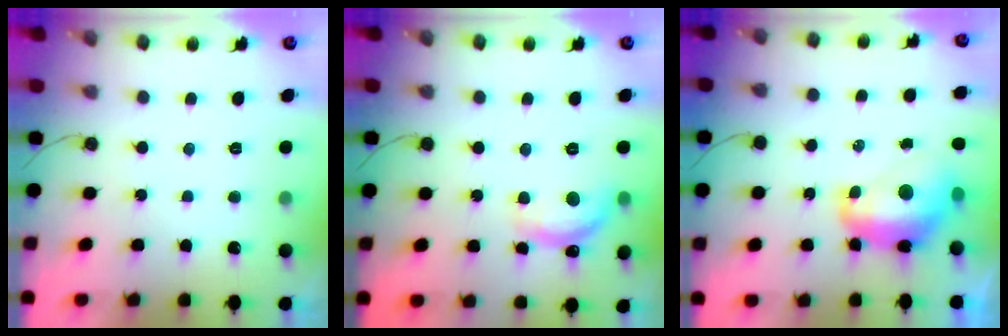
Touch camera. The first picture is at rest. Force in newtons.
{"total": 12.0, "press": 11.9, "slide": 0.8}
{"total": 12.7, "press": 12.7, "slide": 1.1}